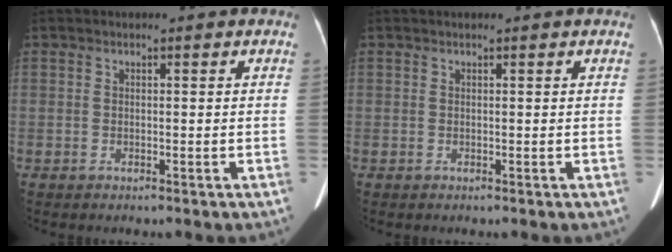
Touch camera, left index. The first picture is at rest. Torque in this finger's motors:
{"motor_torque": [-0.09, -0.19, -0.06, -0.01]}